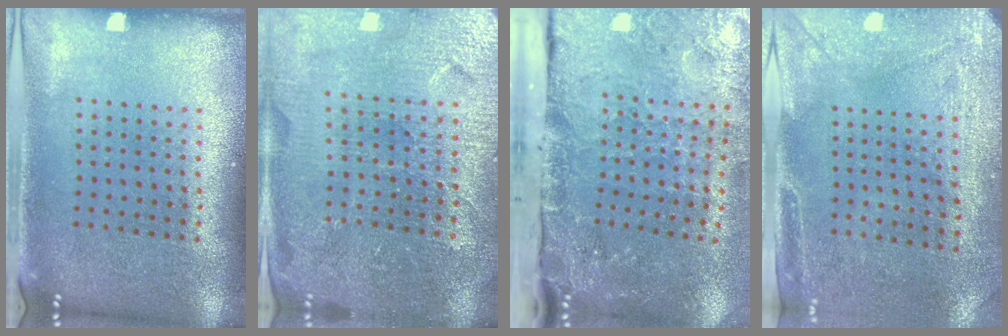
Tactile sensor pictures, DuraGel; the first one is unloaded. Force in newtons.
{"total": 4.3, "press": 4.1, "slide": 1.2}
{"total": 4.3, "press": 3.6, "slide": 2.3}
{"total": 3.0, "press": 2.3, "slide": 1.8}